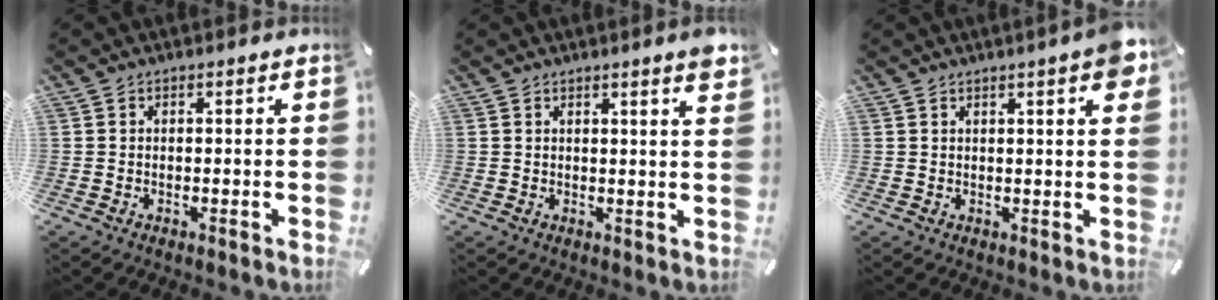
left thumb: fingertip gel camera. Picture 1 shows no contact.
{"total": 3.3, "force": [2.1, 0.0, 2.5], "torque": [-0.034, -0.016, 0.034]}
{"total": 4.5, "force": [2.3, 0.8, 3.7], "torque": [-0.051, -0.010, 0.035]}